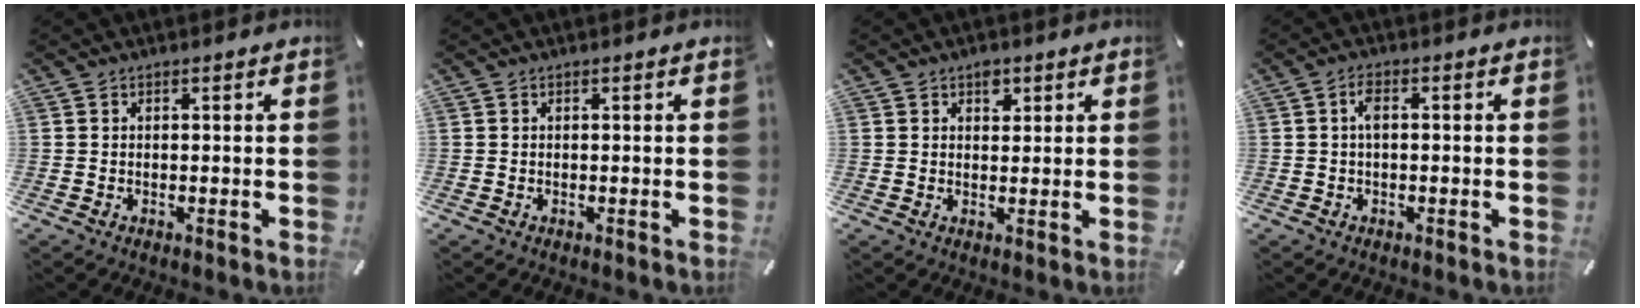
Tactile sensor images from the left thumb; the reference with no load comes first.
{"total": 0.0}
{"total": 2.6, "force": [1.5, 1.8, 1.1], "torque": [0.000, -0.008, 0.022]}
{"total": 2.4, "force": [0.3, 0.9, 2.2], "torque": [-0.046, 0.005, 0.004]}